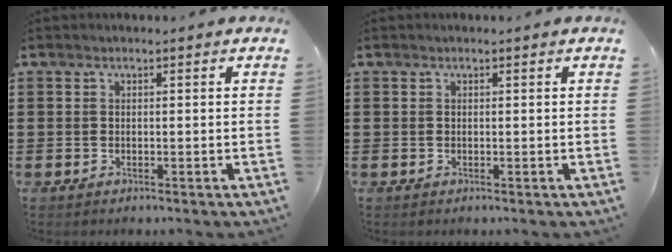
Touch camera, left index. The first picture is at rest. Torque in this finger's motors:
{"motor_torque": [-0.01, 0.01, 0.00, -0.02]}